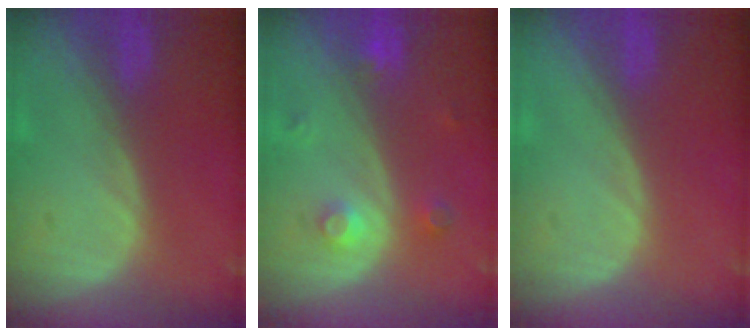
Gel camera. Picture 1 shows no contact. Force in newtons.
{"total": 3.2, "press": 3.0, "slide": 1.1}
{"total": 0.0}